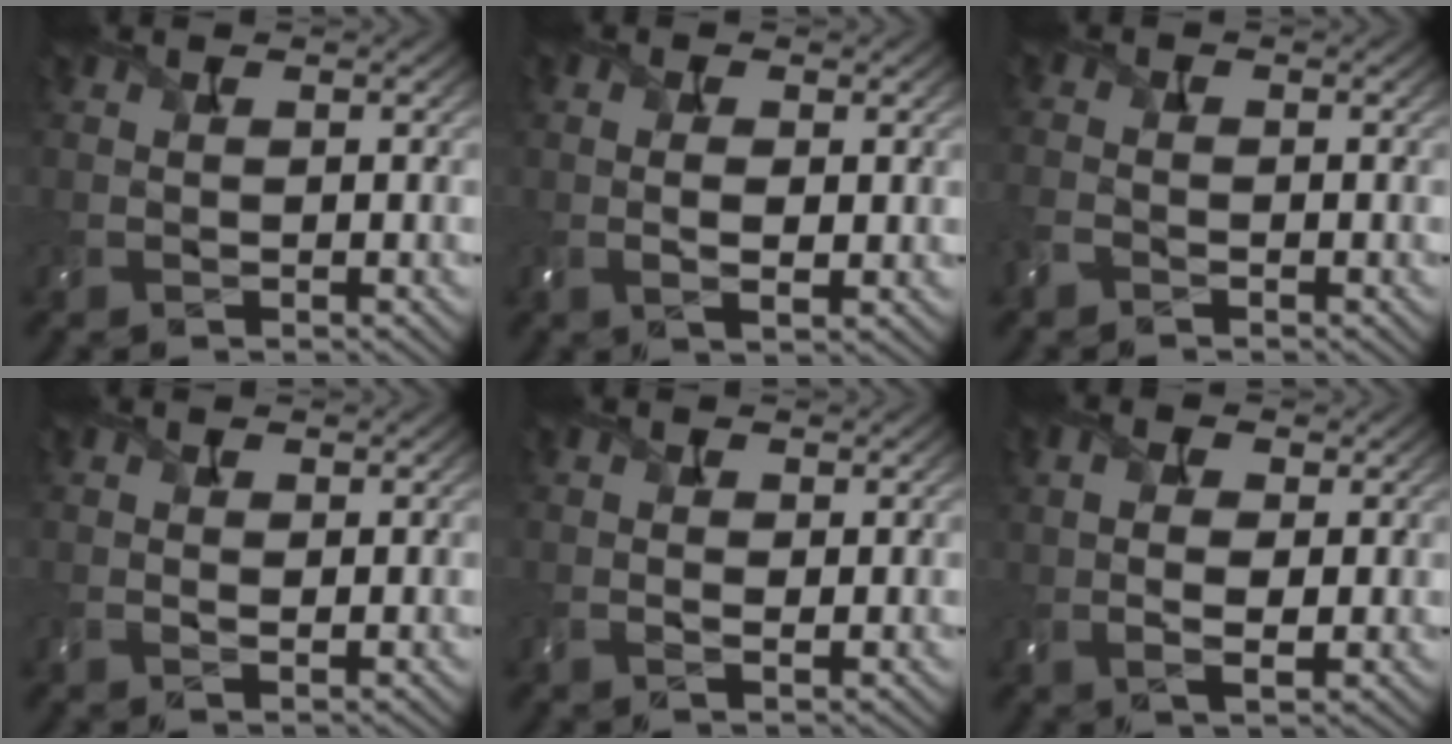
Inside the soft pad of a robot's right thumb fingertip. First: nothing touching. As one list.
[{"total": 2.8, "force": [0.4, 1.4, 2.4], "torque": [-0.048, -0.003, 0.009]}, {"total": 2.1, "force": [-1.4, 1.1, 1.0], "torque": [-0.029, -0.003, -0.040]}, {"total": 1.1, "force": [0.7, 0.4, 0.7], "torque": [-0.017, 0.002, 0.012]}, {"total": 1.3, "force": [0.7, 0.6, 0.9], "torque": [-0.022, 0.001, 0.011]}, {"total": 4.3, "force": [1.0, 2.3, 3.5], "torque": [-0.075, 0.004, 0.016]}]